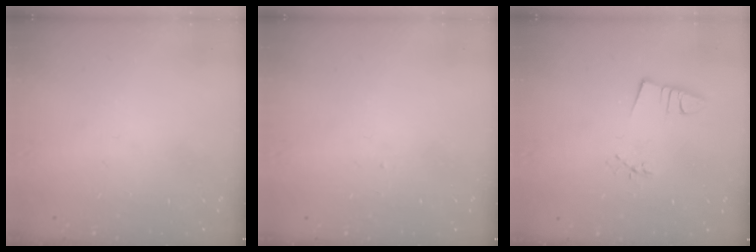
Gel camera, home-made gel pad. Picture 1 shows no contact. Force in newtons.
{"total": 2.1, "press": 2.1, "slide": 0.1}
{"total": 2.6, "press": 0.8, "slide": 2.4}